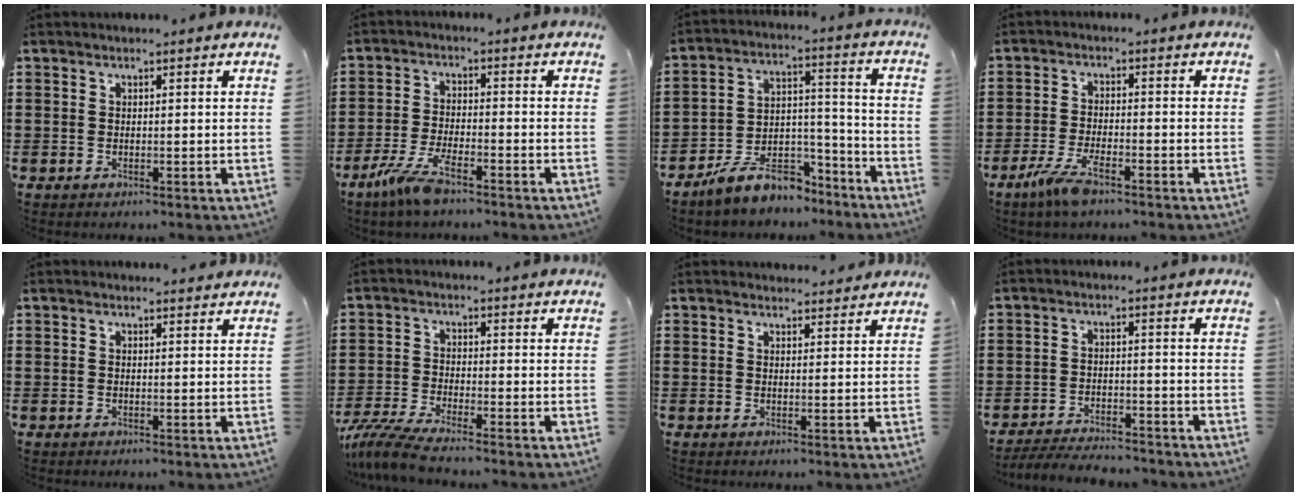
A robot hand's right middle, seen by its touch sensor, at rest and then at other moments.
{"total": 6.2, "force": [-4.5, 0.9, 4.2], "torque": [-0.102, -0.016, -0.087]}
{"total": 8.7, "force": [-7.4, 3.4, 3.1], "torque": [-0.061, 0.025, -0.141]}
{"total": 5.4, "force": [-3.5, 1.1, 4.0], "torque": [-0.092, -0.010, -0.067]}
{"total": 0.7, "force": [0.7, 0.1, 0.1], "torque": [0.004, -0.004, 0.012]}
{"total": 5.3, "force": [-4.7, 0.0, 2.4], "torque": [-0.076, -0.024, -0.099]}
{"total": 1.9, "force": [1.9, 0.3, -0.2], "torque": [0.006, -0.001, 0.035]}
{"total": 4.3, "force": [-4.1, 0.4, 0.9], "torque": [-0.024, -0.003, -0.085]}